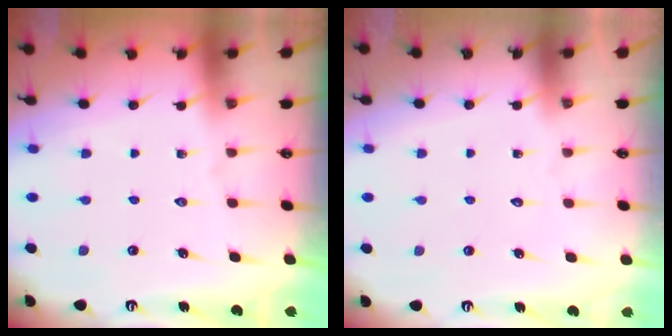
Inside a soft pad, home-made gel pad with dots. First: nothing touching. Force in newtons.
{"total": 1.7, "press": 1.7, "slide": 0.1}